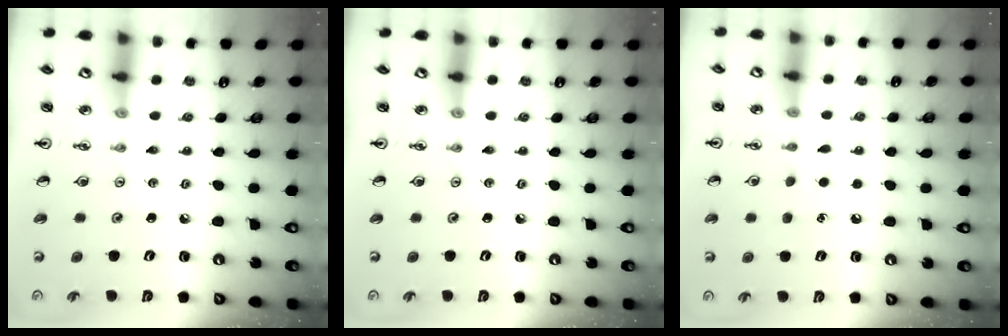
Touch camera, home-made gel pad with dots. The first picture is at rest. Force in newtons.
{"total": 0.0}
{"total": 4.9, "press": 4.9, "slide": 0.6}